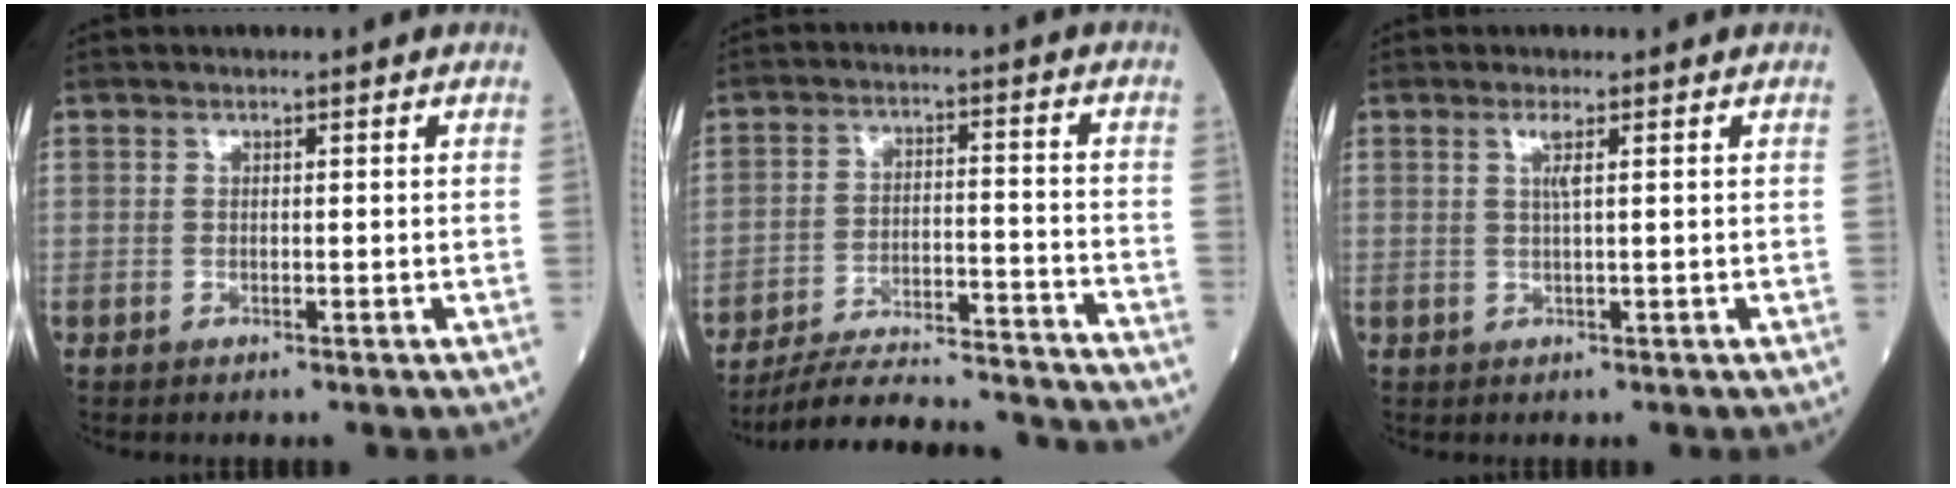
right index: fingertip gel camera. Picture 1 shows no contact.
{"total": 20.2, "force": [-19.2, 0.8, 6.1], "torque": [-0.087, -0.010, -0.274]}
{"total": 1.7, "force": [0.7, -0.3, 1.5], "torque": [-0.036, 0.003, 0.016]}